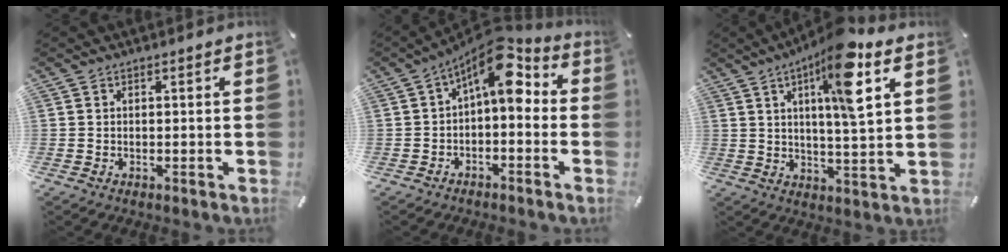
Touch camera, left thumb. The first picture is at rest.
{"total": 10.0, "force": [3.8, 4.8, 7.9], "torque": [-0.118, -0.034, 0.062]}
{"total": 14.3, "force": [6.5, 3.1, 12.3], "torque": [-0.194, -0.021, 0.100]}